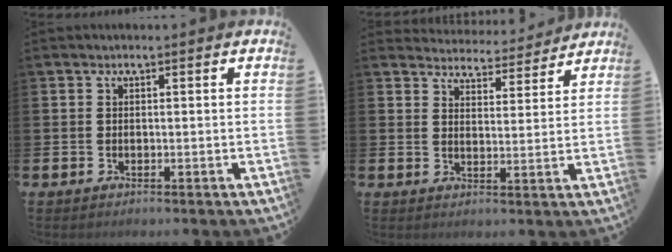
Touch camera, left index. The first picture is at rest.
{"total": 4.3, "force": [4.3, 0.7, 0.0], "torque": [-0.007, -0.037, 0.072]}